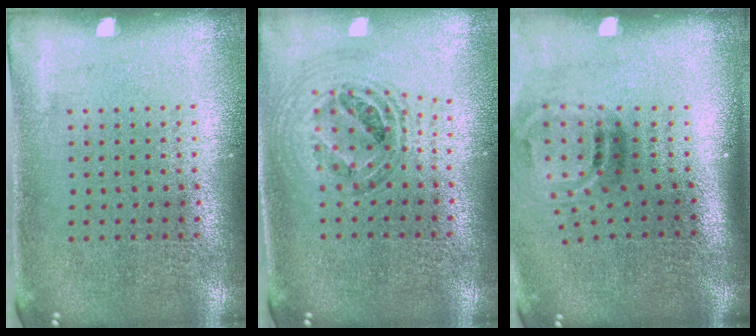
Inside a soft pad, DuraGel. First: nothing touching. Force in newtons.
{"total": 1.0, "press": 1.0, "slide": 0.1}
{"total": 2.1, "press": 1.3, "slide": 1.7}